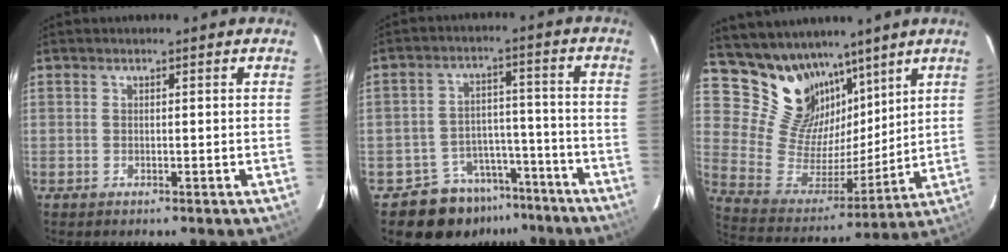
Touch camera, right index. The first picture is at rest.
{"total": 10.2, "force": [-7.6, 6.5, 1.7], "torque": [-0.038, 0.036, -0.099]}
{"total": 17.1, "force": [12.5, 10.0, 6.2], "torque": [-0.135, 0.001, 0.246]}